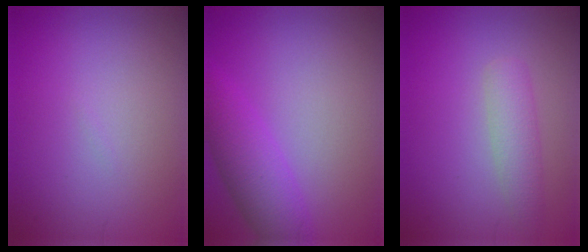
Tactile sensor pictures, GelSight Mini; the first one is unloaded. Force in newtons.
{"total": 4.4, "press": 4.4, "slide": 0.2}
{"total": 2.6, "press": 2.6, "slide": 0.2}